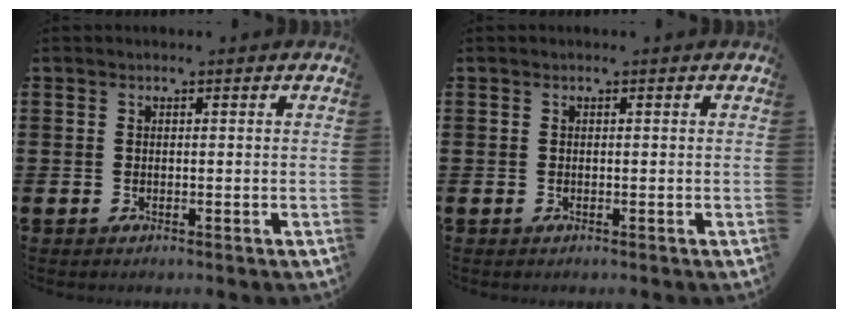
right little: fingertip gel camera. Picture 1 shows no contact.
{"total": 0.0}